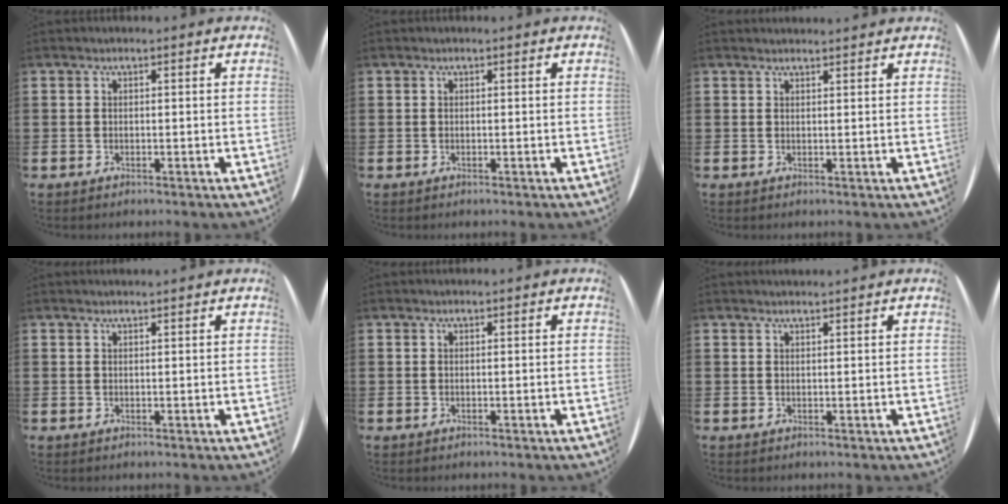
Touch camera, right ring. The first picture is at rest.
{"total": 0.0}
{"total": 1.0, "force": [1.0, -0.1, -0.1], "torque": [0.003, 0.001, 0.019]}
{"total": 0.7, "force": [0.7, -0.2, 0.0], "torque": [0.001, -0.001, 0.013]}
{"total": 0.0}
{"total": 0.8, "force": [0.8, -0.2, 0.0], "torque": [0.002, -0.001, 0.015]}